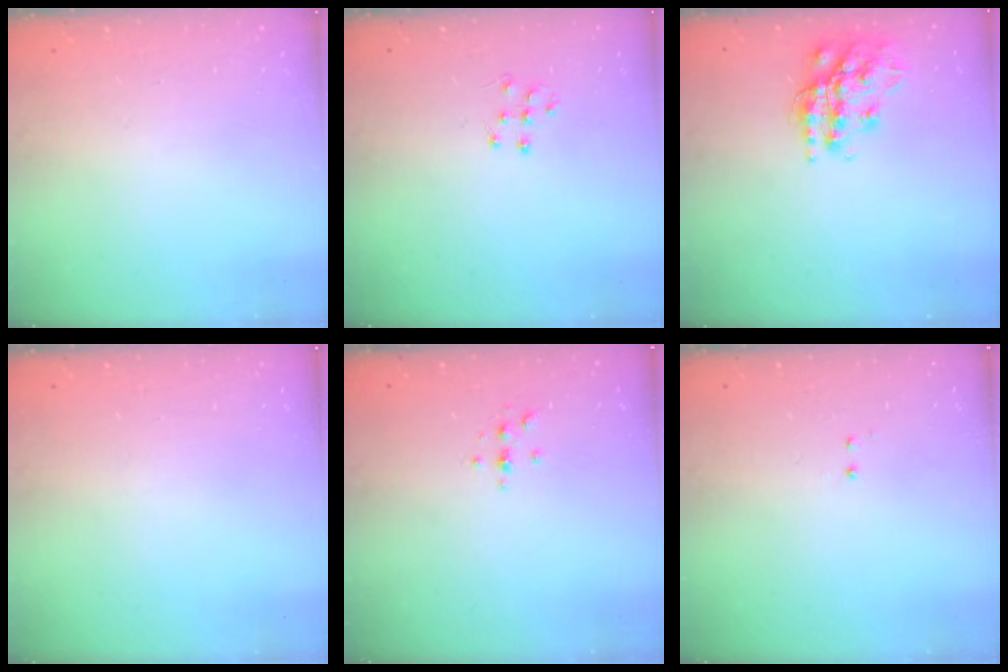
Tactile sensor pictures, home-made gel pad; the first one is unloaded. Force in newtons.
{"total": 6.1, "press": 6.1, "slide": 0.4}
{"total": 17.4, "press": 17.4, "slide": 1.4}
{"total": 0.0}
{"total": 2.4, "press": 2.4, "slide": 0.3}
{"total": 0.5, "press": 0.5, "slide": 0.3}